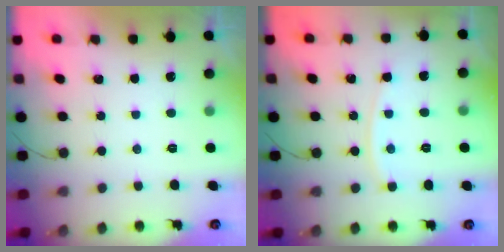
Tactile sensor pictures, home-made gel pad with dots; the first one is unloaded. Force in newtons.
{"total": 4.3, "press": 4.3, "slide": 0.2}